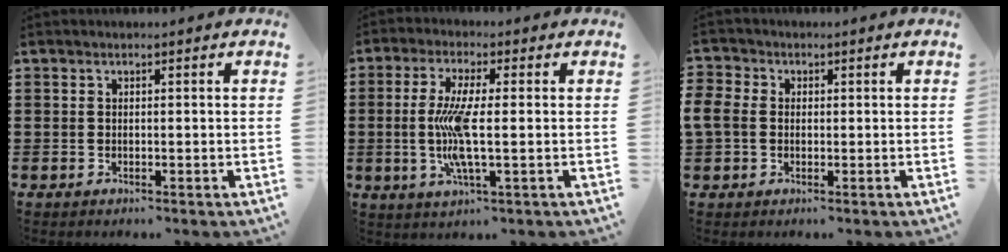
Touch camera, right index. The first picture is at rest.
{"total": 8.1, "force": [-0.6, 1.1, 8.0], "torque": [-0.177, -0.021, -0.022]}
{"total": 3.2, "force": [-0.2, 2.7, 1.8], "torque": [-0.063, 0.001, -0.013]}